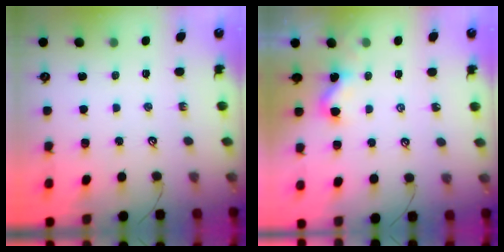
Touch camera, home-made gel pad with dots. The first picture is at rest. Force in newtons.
{"total": 2.1, "press": 2.1, "slide": 0.3}